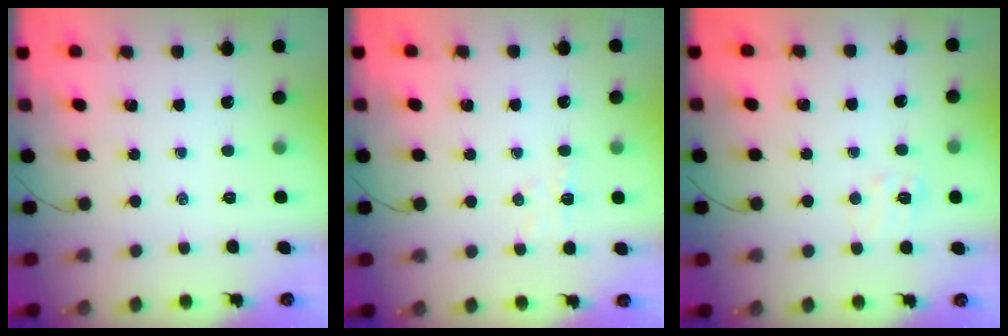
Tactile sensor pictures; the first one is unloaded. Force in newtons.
{"total": 4.7, "press": 4.6, "slide": 1.0}
{"total": 6.4, "press": 6.3, "slide": 1.3}